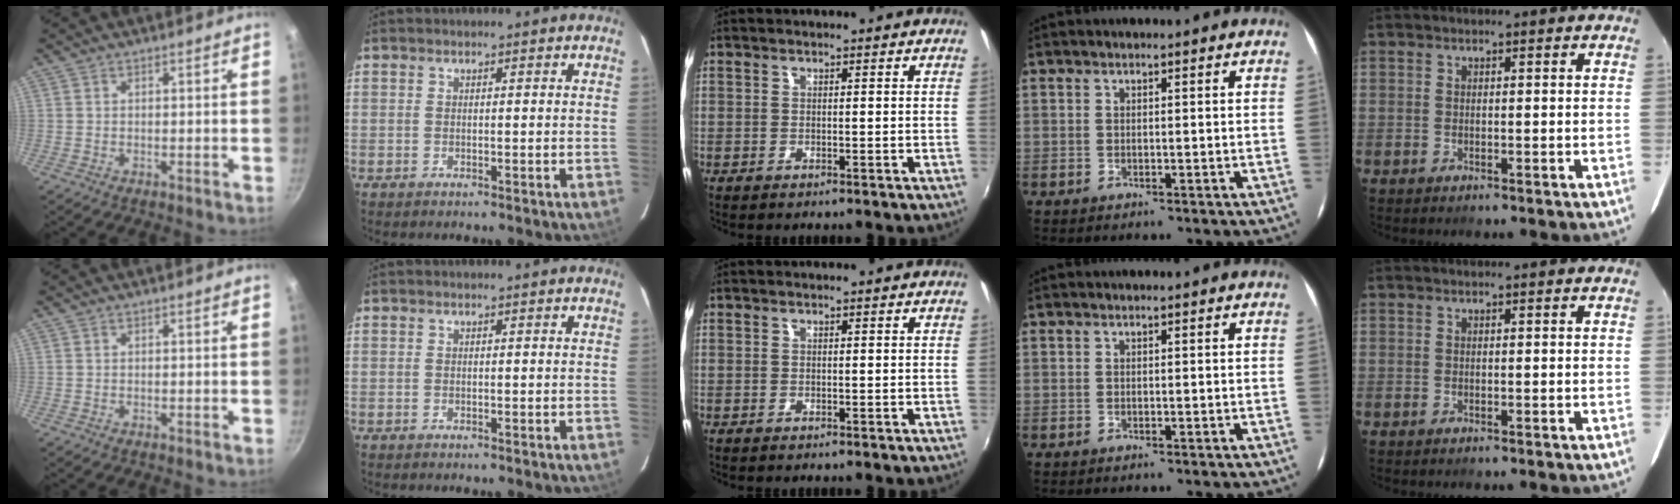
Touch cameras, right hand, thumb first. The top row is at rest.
{}